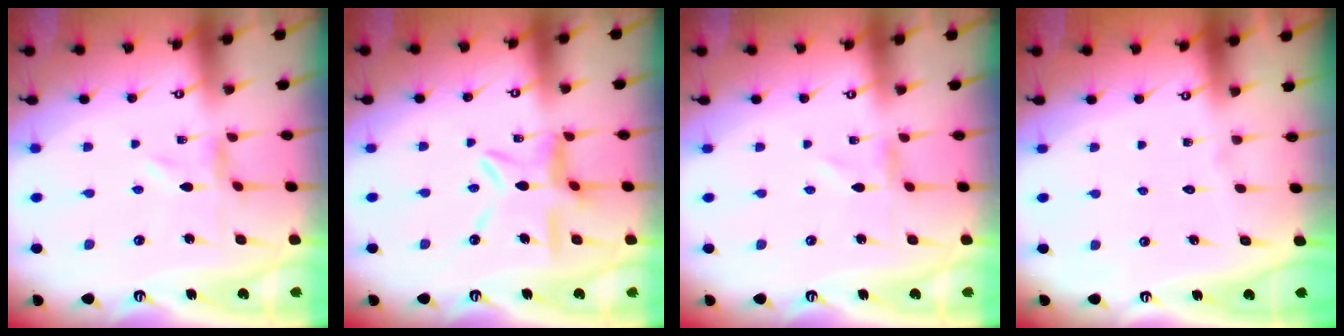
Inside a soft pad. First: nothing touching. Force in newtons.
{"total": 11.5, "press": 11.5, "slide": 1.3}
{"total": 0.6, "press": 0.5, "slide": 0.2}
{"total": 1.6, "press": 1.6, "slide": 0.1}